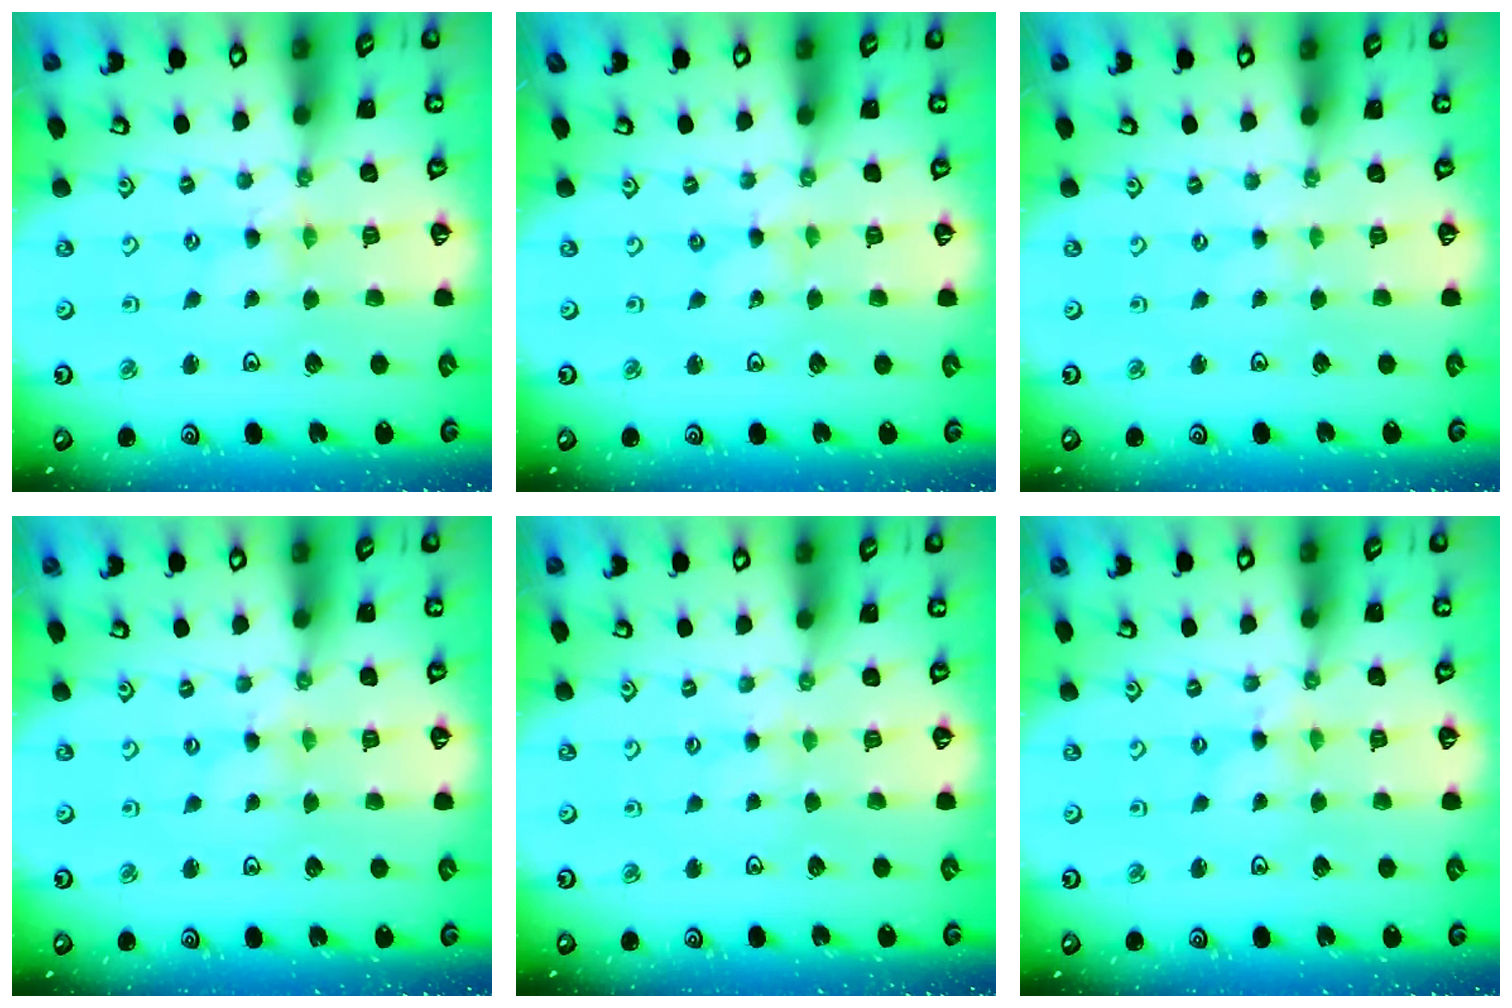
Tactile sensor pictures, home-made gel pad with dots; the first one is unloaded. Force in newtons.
{"total": 0.0}
{"total": 0.8, "press": 0.8, "slide": 0.1}
{"total": 0.0}
{"total": 1.4, "press": 1.3, "slide": 0.3}
{"total": 1.6, "press": 1.6, "slide": 0.2}